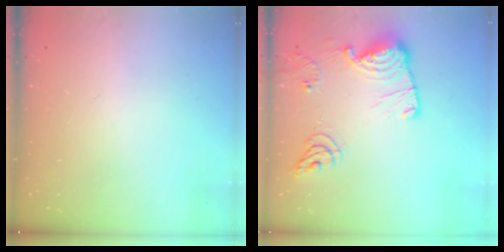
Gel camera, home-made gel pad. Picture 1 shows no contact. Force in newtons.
{"total": 16.6, "press": 16.5, "slide": 1.8}